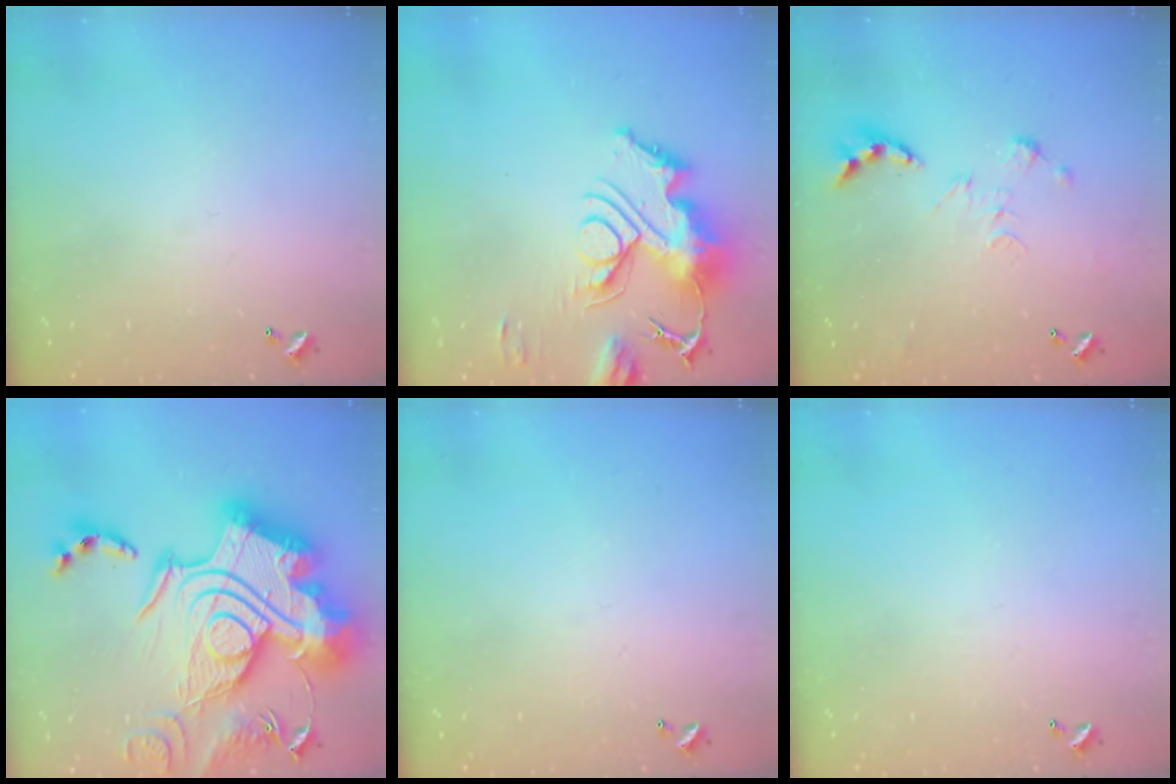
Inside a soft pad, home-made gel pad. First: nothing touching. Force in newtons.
{"total": 15.1, "press": 15.0, "slide": 1.8}
{"total": 0.0}
{"total": 0.7, "press": 0.7, "slide": 0.1}
{"total": 0.0}
{"total": 0.0}